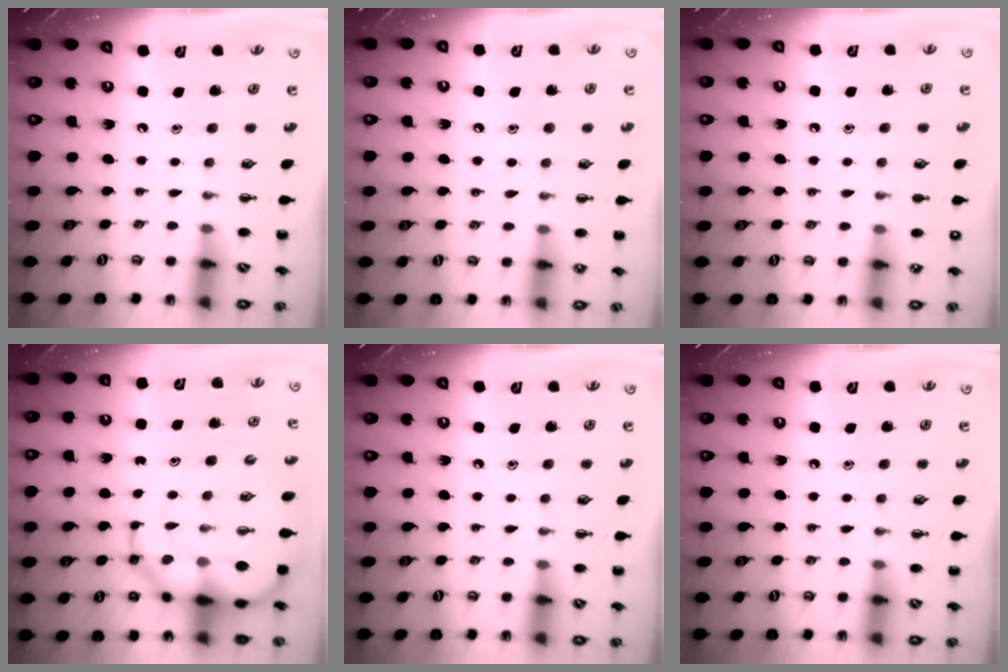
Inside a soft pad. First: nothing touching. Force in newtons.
{"total": 5.4, "press": 5.2, "slide": 1.6}
{"total": 6.2, "press": 5.9, "slide": 1.9}
{"total": 14.1, "press": 13.6, "slide": 3.9}
{"total": 0.0}
{"total": 0.0}